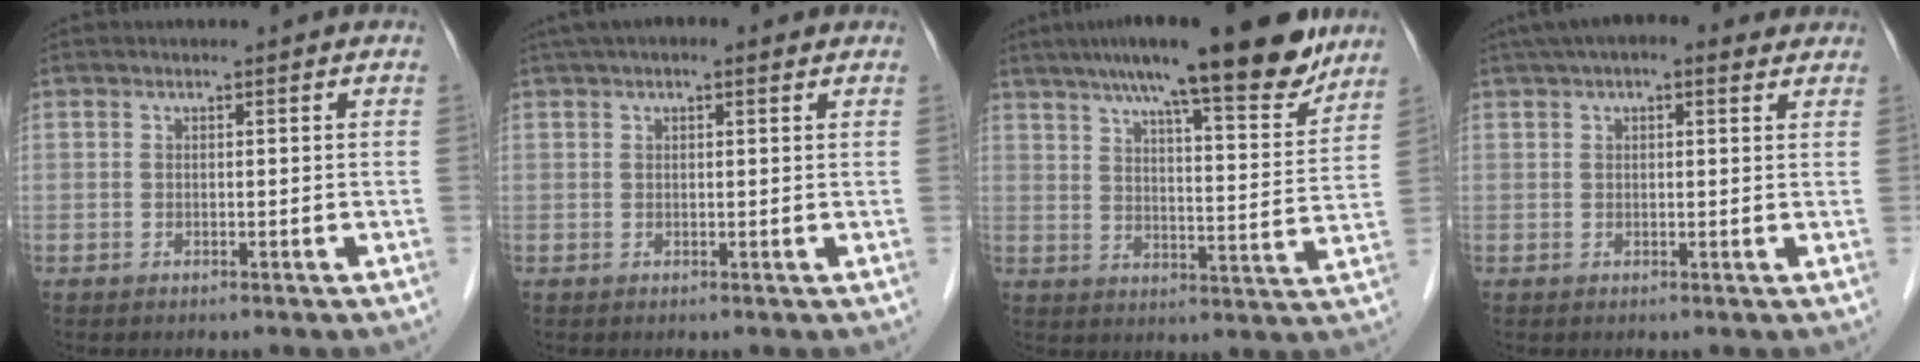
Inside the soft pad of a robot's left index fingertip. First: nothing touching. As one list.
[{"total": 4.7, "force": [3.2, 1.4, 3.2], "torque": [-0.055, 0.034, 0.048]}, {"total": 18.6, "force": [14.7, 2.3, 11.1], "torque": [-0.165, 0.008, 0.203]}, {"total": 8.1, "force": [5.7, 2.7, 5.1], "torque": [-0.078, 0.045, 0.081]}]